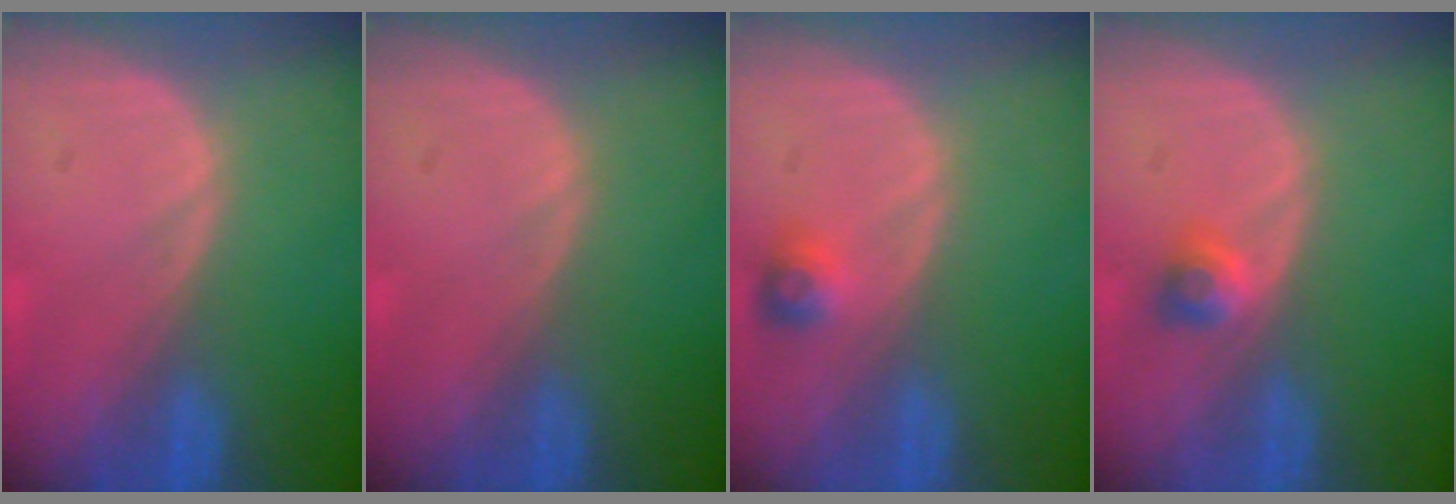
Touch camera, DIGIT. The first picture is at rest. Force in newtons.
{"total": 0.0}
{"total": 2.5, "press": 2.3, "slide": 1.0}
{"total": 2.4, "press": 2.1, "slide": 1.2}